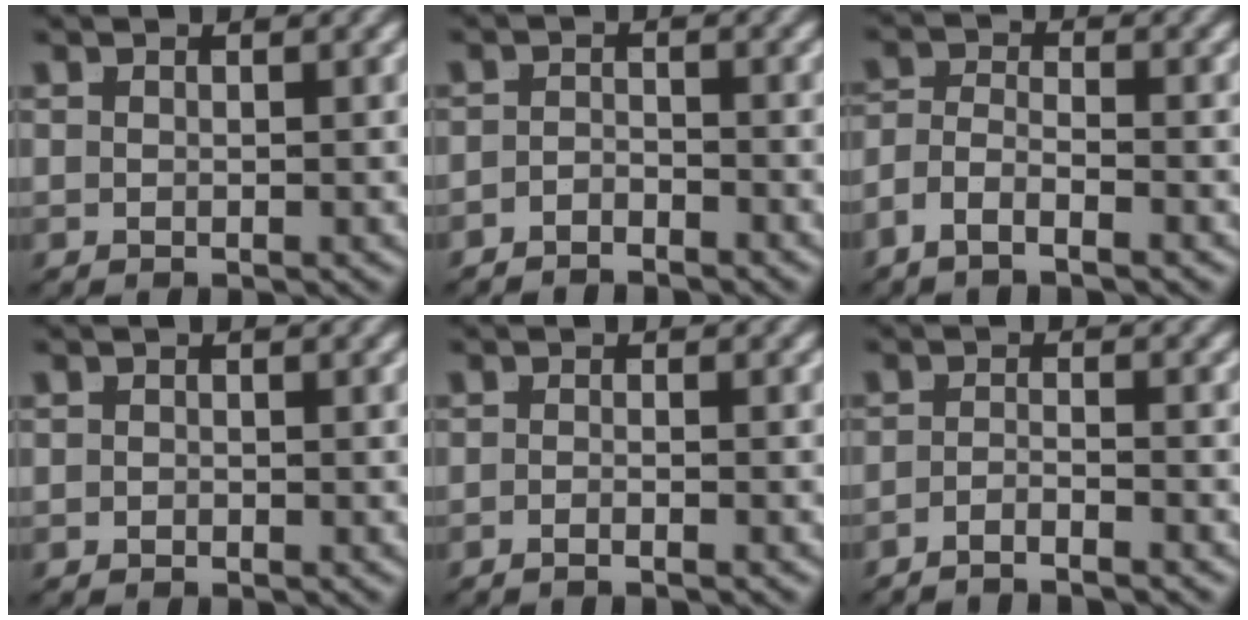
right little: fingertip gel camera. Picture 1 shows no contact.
{"total": 2.6, "force": [-2.6, 0.3, -0.1], "torque": [0.007, -0.016, -0.041]}
{"total": 3.6, "force": [-2.3, 2.0, 2.0], "torque": [-0.046, -0.019, -0.037]}
{"total": 0.7, "force": [-0.6, -0.3, -0.2], "torque": [0.008, -0.006, -0.007]}
{"total": 1.6, "force": [-1.4, -0.5, 0.6], "torque": [-0.006, 0.000, -0.026]}
{"total": 3.0, "force": [-2.9, -0.2, 0.8], "torque": [-0.010, -0.012, -0.045]}